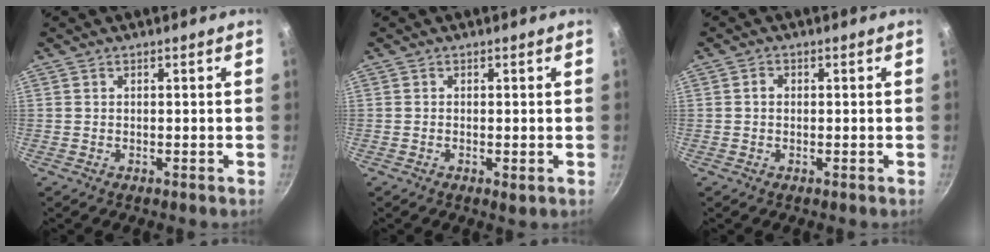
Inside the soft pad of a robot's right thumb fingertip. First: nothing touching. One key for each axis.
{"total": 1.1, "fx": -0.2, "fy": 0.4, "fz": 1.0, "tx": -0.020, "ty": -0.005, "tz": -0.005}
{"total": 1.4, "fx": 0.1, "fy": 1.1, "fz": 0.8, "tx": -0.013, "ty": 0.007, "tz": -0.001}